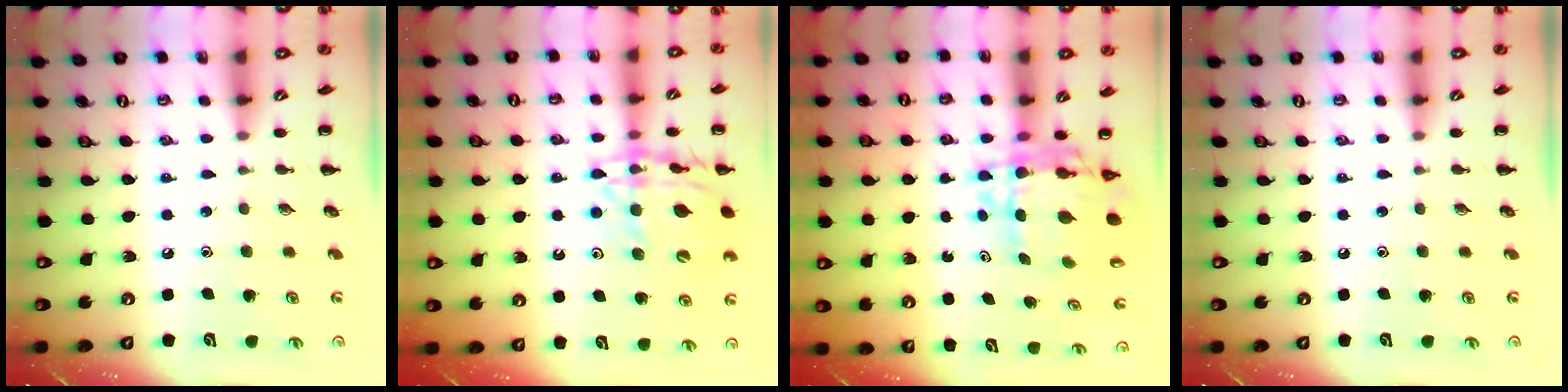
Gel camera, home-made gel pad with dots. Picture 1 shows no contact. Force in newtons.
{"total": 17.9, "press": 17.7, "slide": 2.8}
{"total": 9.2, "press": 8.7, "slide": 3.2}
{"total": 0.0}